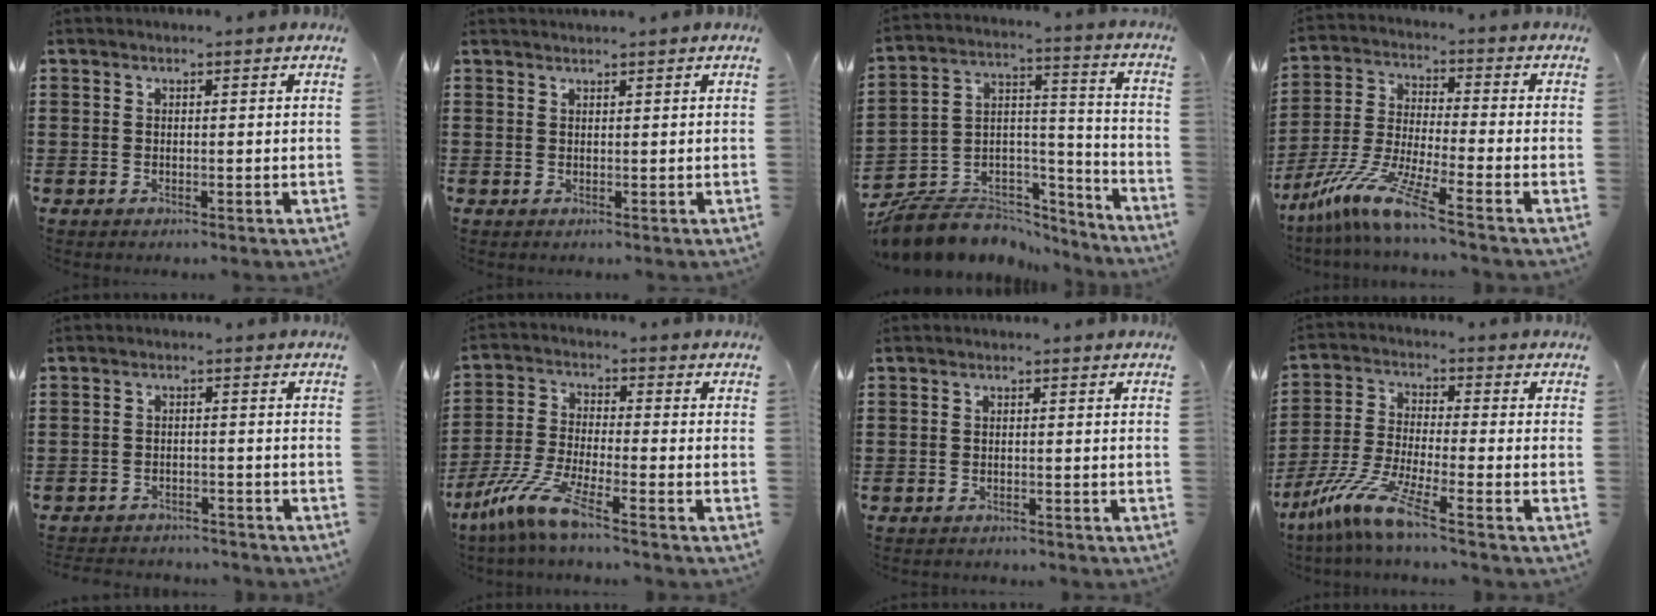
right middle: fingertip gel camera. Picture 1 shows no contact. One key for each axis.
{"total": 0.9, "fx": 0.9, "fy": -0.1, "fz": 0.0, "tx": -0.001, "ty": -0.003, "tz": 0.018}
{"total": 6.4, "fx": -5.6, "fy": 3.1, "fz": -0.5, "tx": -0.012, "ty": -0.010, "tz": -0.111}
{"total": 9.6, "fx": -7.3, "fy": 0.0, "fz": 6.2, "tx": -0.146, "ty": -0.018, "tz": -0.152}
{"total": 2.7, "fx": -2.6, "fy": 0.4, "fz": -0.2, "tx": -0.004, "ty": -0.002, "tz": -0.056}
{"total": 8.2, "fx": -6.1, "fy": 0.6, "fz": 5.4, "tx": -0.136, "ty": -0.021, "tz": -0.126}
{"total": 0.8, "fx": -0.8, "fy": 0.2, "fz": -0.2, "tx": 0.001, "ty": -0.001, "tz": -0.017}
{"total": 8.7, "fx": -6.5, "fy": 0.1, "fz": 5.8, "tx": -0.143, "ty": -0.022, "tz": -0.135}